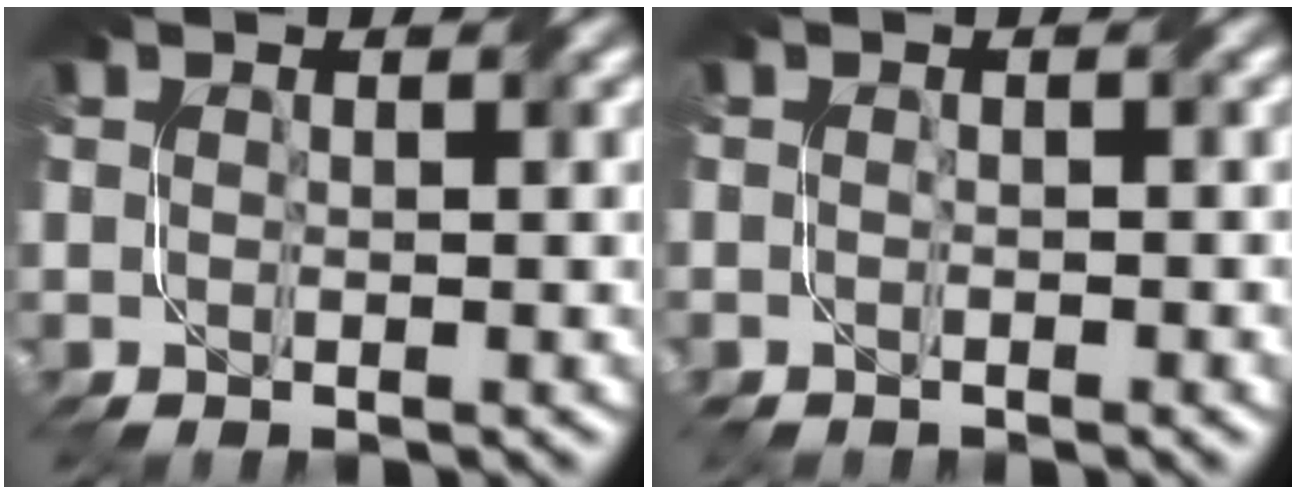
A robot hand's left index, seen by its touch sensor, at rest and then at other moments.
{"total": 1.9, "force": [-1.8, -0.4, -0.6], "torque": [0.009, -0.002, -0.010]}